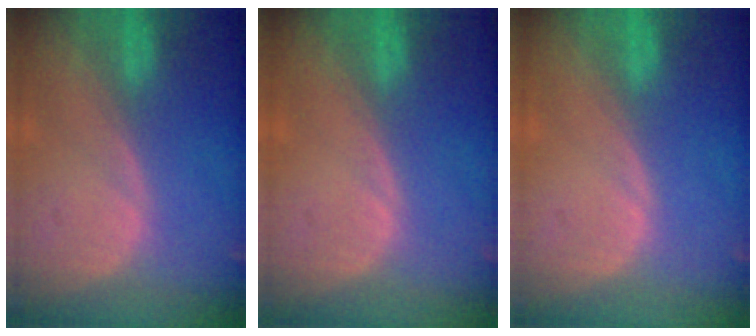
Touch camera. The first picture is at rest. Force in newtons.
{"total": 0.0}
{"total": 0.0}